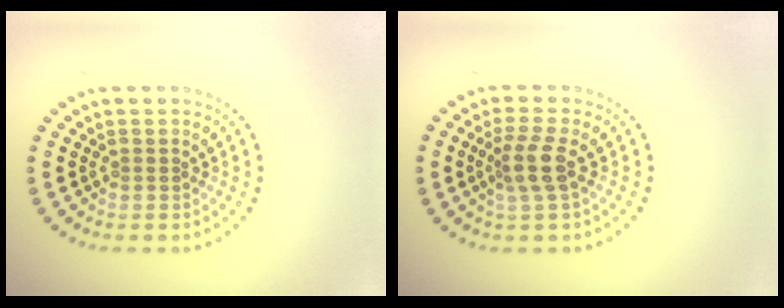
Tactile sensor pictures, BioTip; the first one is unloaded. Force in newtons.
{"total": 2.7, "press": 2.2, "slide": 1.6}